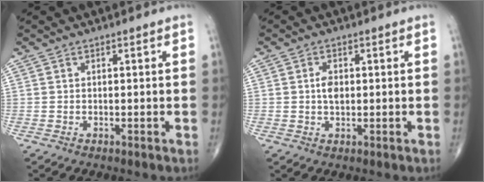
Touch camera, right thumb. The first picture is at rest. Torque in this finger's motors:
{"motor_torque": [0.58, 0.50, 0.41, -0.05, 0.04]}